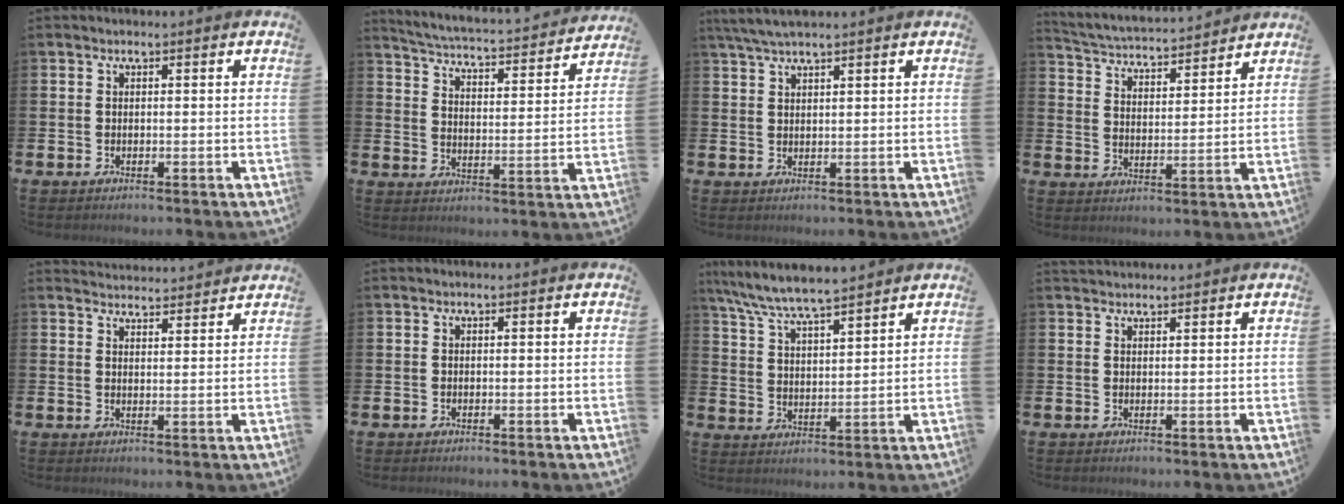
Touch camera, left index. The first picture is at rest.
{"total": 4.3, "force": [4.1, 0.3, 0.9], "torque": [-0.042, -0.041, 0.063]}
{"total": 3.4, "force": [3.0, 0.5, 1.7], "torque": [-0.045, 0.000, 0.056]}
{"total": 4.1, "force": [4.1, 0.5, 0.1], "torque": [-0.027, -0.038, 0.066]}
{"total": 3.5, "force": [3.5, 0.3, -0.3], "torque": [0.000, -0.023, 0.064]}
{"total": 0.0}
{"total": 6.9, "force": [6.7, 0.1, 1.8], "torque": [-0.064, -0.035, 0.120]}
{"total": 1.7, "force": [1.7, 0.4, -0.1], "torque": [0.008, -0.004, 0.029]}